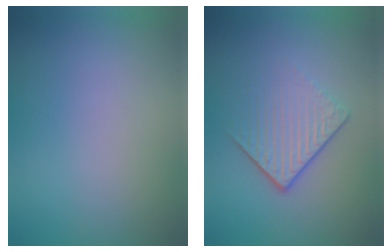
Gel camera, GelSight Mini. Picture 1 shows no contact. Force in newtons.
{"total": 4.1, "press": 2.5, "slide": 3.2}